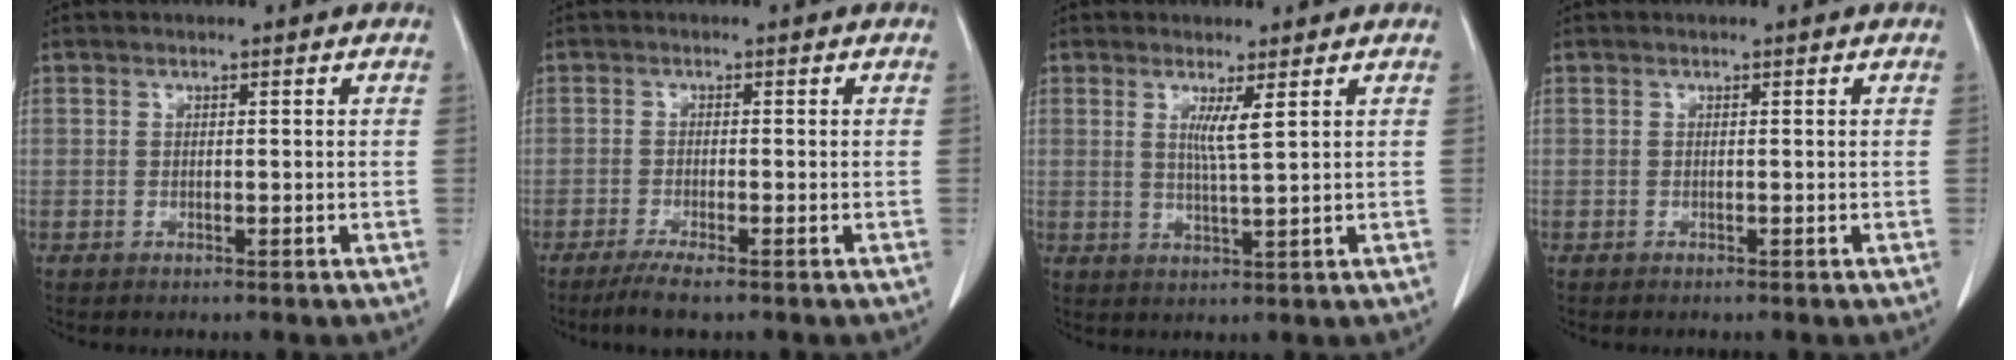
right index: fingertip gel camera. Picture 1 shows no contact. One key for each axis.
{"total": 4.1, "fx": -3.0, "fy": 0.1, "fz": 2.8, "tx": -0.049, "ty": -0.010, "tz": -0.052}
{"total": 3.2, "fx": 1.2, "fy": -0.5, "fz": 2.9, "tx": -0.056, "ty": -0.010, "tz": 0.024}
{"total": 0.0}